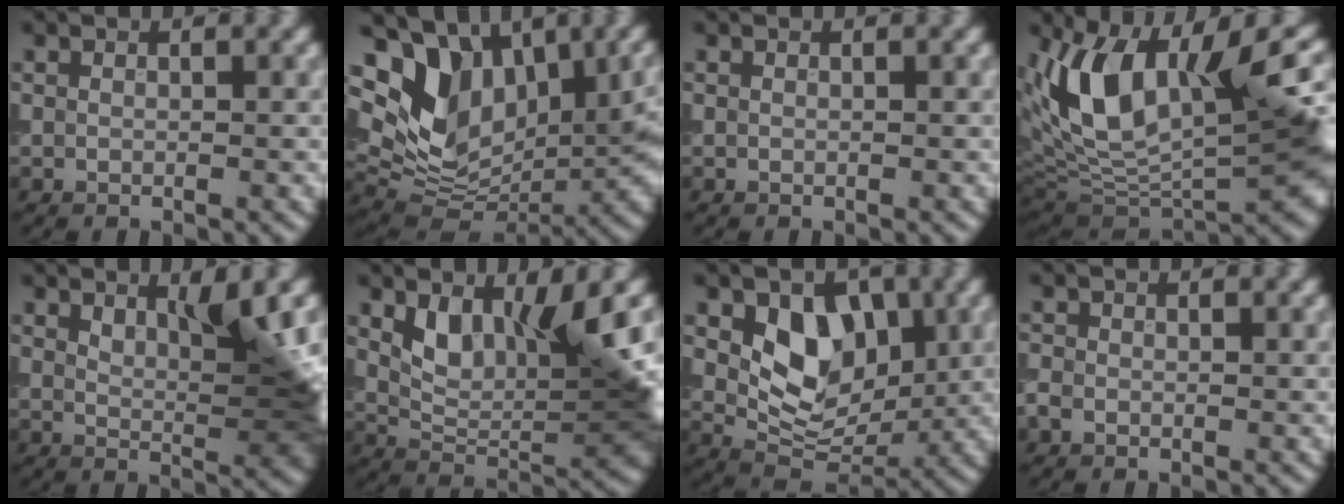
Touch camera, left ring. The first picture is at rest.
{"total": 13.7, "force": [4.3, 8.9, 9.5], "torque": [-0.189, -0.004, 0.089]}
{"total": 0.0}
{"total": 14.0, "force": [3.3, 7.0, 11.7], "torque": [-0.213, -0.008, 0.059]}
{"total": 5.3, "force": [2.3, 1.6, 4.5], "torque": [-0.066, -0.006, 0.038]}
{"total": 7.3, "force": [2.2, 3.3, 6.1], "torque": [-0.113, -0.009, 0.045]}
{"total": 6.0, "force": [1.4, 4.1, 4.2], "torque": [-0.060, -0.009, 0.023]}
{"total": 1.1, "force": [-0.6, 0.9, 0.4], "torque": [-0.007, 0.000, -0.015]}